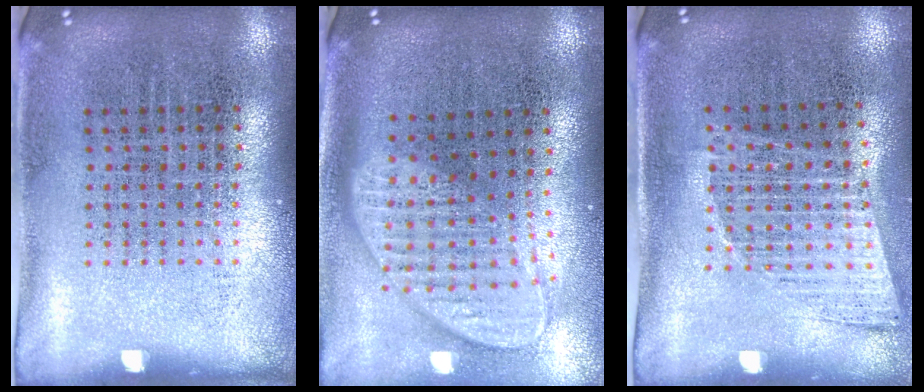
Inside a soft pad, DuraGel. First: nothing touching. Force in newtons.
{"total": 2.0, "press": 1.6, "slide": 1.2}
{"total": 1.2, "press": 1.0, "slide": 0.6}